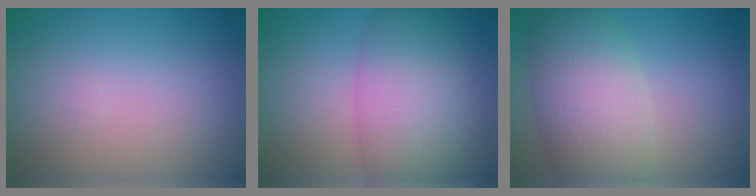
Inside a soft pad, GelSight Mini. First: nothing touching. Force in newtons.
{"total": 7.2, "press": 7.2, "slide": 0.4}
{"total": 7.2, "press": 7.2, "slide": 0.4}